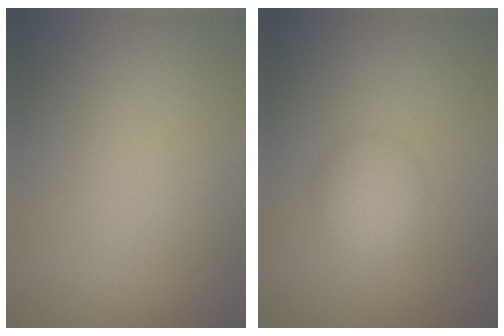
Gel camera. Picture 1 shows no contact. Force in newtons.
{"total": 2.5, "press": 2.5, "slide": 0.1}